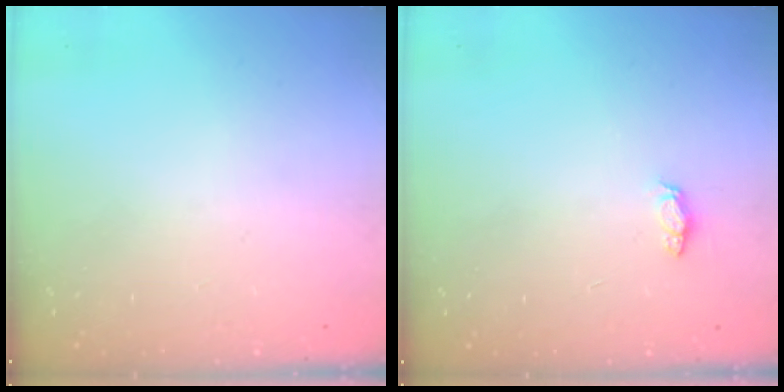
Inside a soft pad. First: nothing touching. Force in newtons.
{"total": 3.0, "press": 2.9, "slide": 0.4}